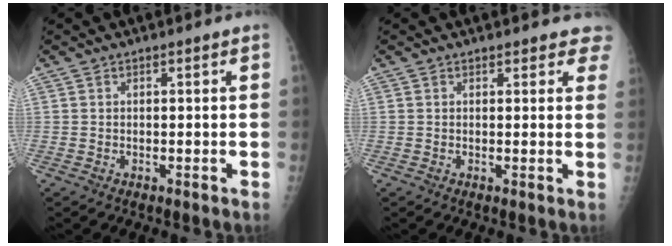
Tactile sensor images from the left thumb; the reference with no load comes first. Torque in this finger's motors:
{"motor_torque": [-0.38, -0.20, -0.10, -0.08, 0.08]}